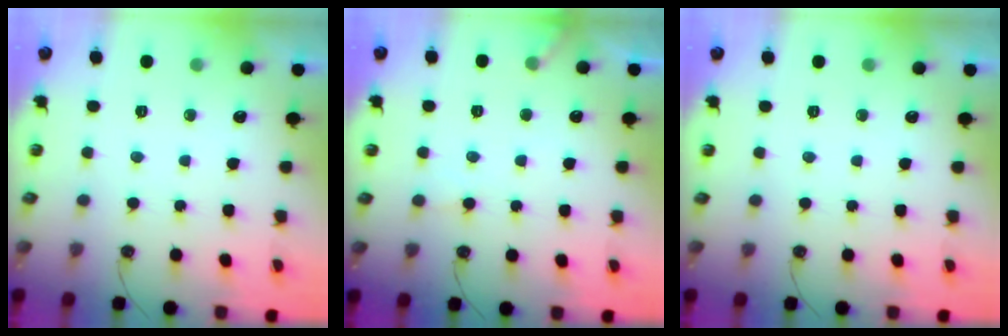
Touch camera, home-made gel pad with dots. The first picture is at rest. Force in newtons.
{"total": 8.1, "press": 8.0, "slide": 0.5}
{"total": 0.0}